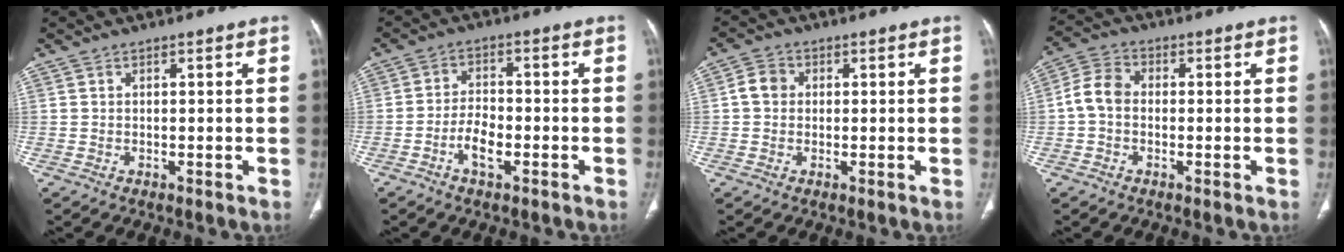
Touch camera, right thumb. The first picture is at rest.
{"total": 5.1, "force": [-2.4, 2.5, 3.8], "torque": [-0.065, 0.018, -0.044]}
{"total": 3.4, "force": [0.2, 3.0, 1.7], "torque": [-0.025, 0.010, -0.001]}
{"total": 5.9, "force": [-0.6, 4.5, 3.8], "torque": [-0.066, 0.018, -0.022]}